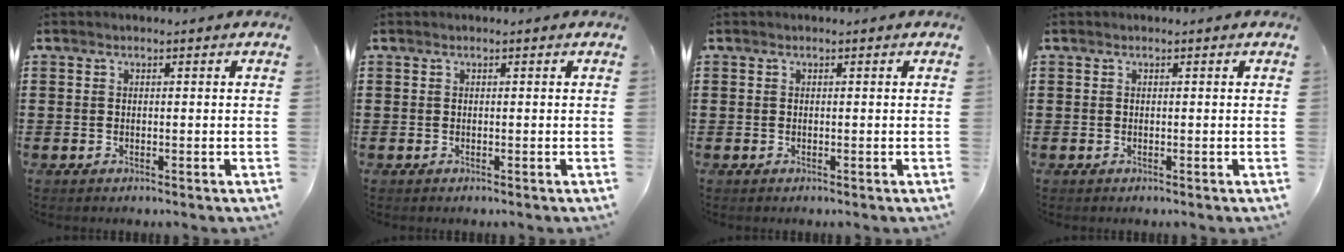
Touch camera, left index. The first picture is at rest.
{"total": 0.0}
{"total": 0.0}
{"total": 0.0}